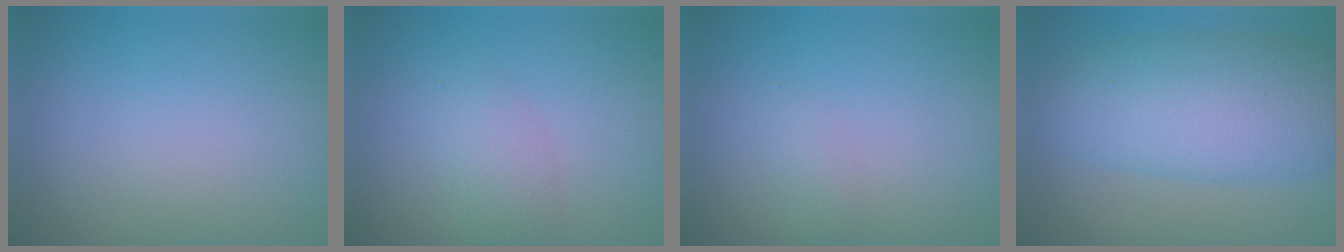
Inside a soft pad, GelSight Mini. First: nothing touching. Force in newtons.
{"total": 2.3, "press": 2.3, "slide": 0.1}
{"total": 0.8, "press": 0.8, "slide": 0.0}
{"total": 8.5, "press": 8.5, "slide": 0.2}